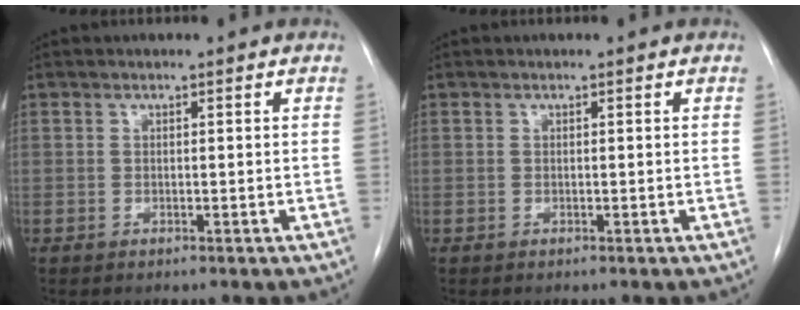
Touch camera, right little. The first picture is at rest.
{"total": 0.0}